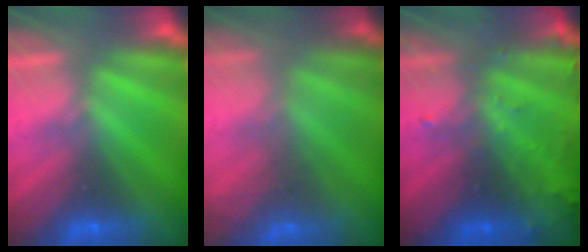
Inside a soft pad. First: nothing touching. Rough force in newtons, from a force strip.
{"total": 7.3}
{"total": 8.7}